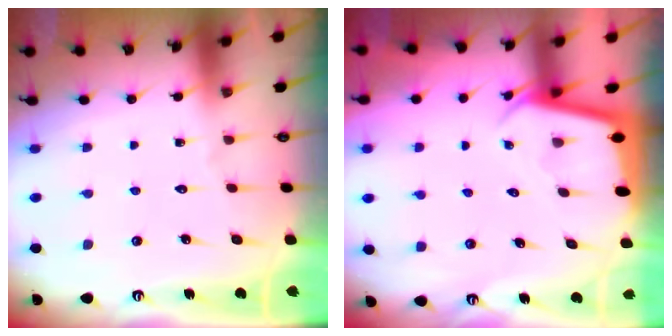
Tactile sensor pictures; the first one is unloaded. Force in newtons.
{"total": 2.3, "press": 2.3, "slide": 0.1}